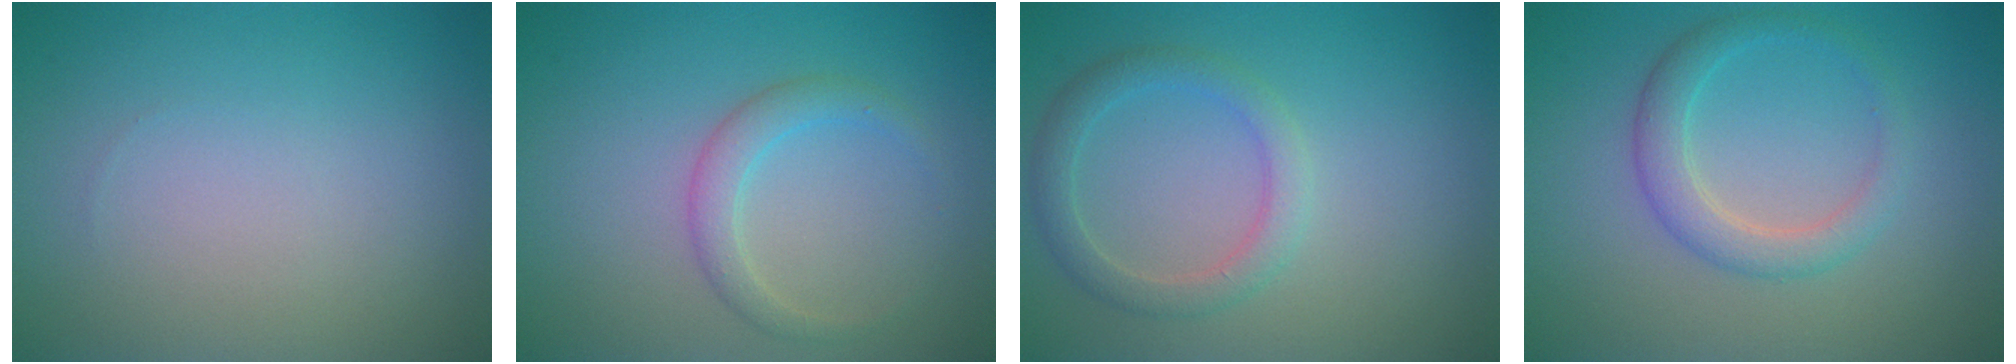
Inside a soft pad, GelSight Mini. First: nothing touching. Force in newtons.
{"total": 2.0, "press": 2.0, "slide": 0.2}
{"total": 2.5, "press": 2.5, "slide": 0.1}
{"total": 2.8, "press": 2.8, "slide": 0.1}